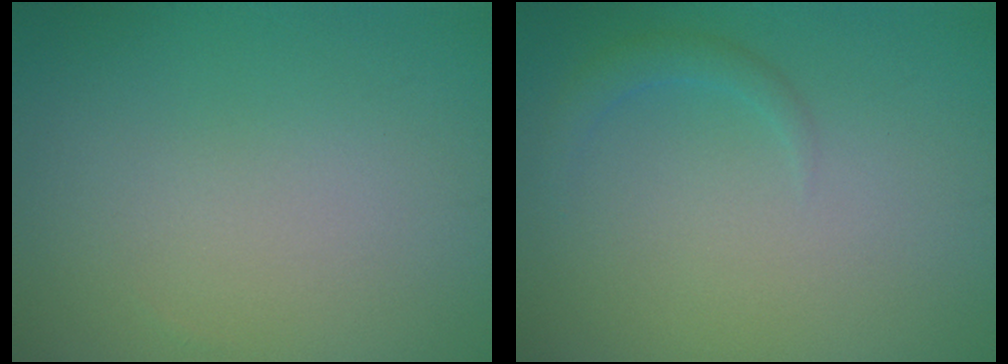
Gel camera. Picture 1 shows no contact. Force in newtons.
{"total": 1.3, "press": 1.3, "slide": 0.0}